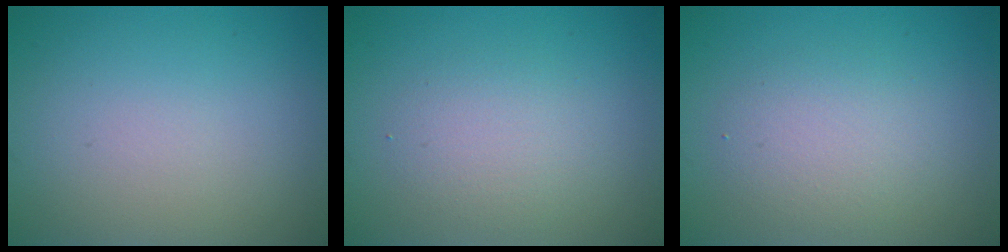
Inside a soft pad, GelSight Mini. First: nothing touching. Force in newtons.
{"total": 2.4, "press": 2.4, "slide": 0.2}
{"total": 2.9, "press": 2.8, "slide": 0.3}